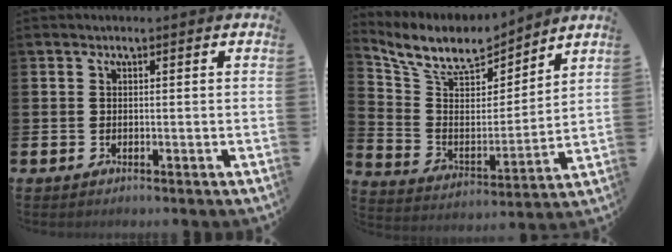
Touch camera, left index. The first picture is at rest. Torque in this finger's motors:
{"motor_torque": [-0.28, -1.08, 0.44, 0.12]}